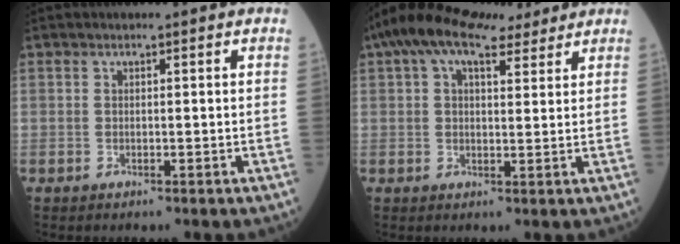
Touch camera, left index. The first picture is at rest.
{"total": 10.2, "force": [7.3, 3.9, 5.9], "torque": [-0.112, 0.051, 0.125]}